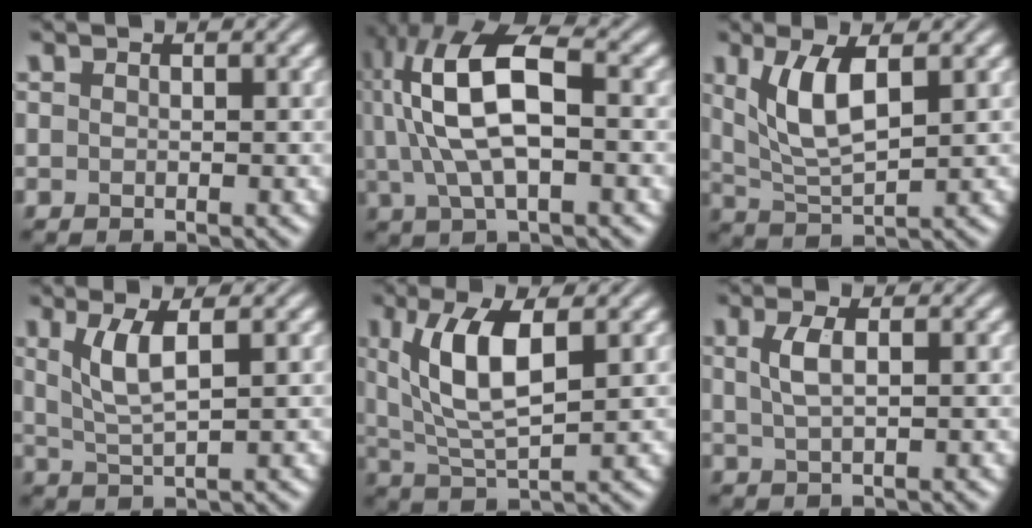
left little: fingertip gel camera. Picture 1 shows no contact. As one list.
[{"total": 10.3, "force": [1.5, 4.5, 9.1], "torque": [-0.193, 0.015, 0.023]}, {"total": 5.2, "force": [1.8, 1.9, 4.5], "torque": [-0.100, -0.004, 0.039]}, {"total": 3.6, "force": [1.3, 0.8, 3.2], "torque": [-0.071, -0.004, 0.030]}, {"total": 6.8, "force": [1.9, 2.5, 6.0], "torque": [-0.120, -0.002, 0.040]}, {"total": 2.3, "force": [0.6, 0.7, 2.1], "torque": [-0.046, 0.004, 0.014]}]